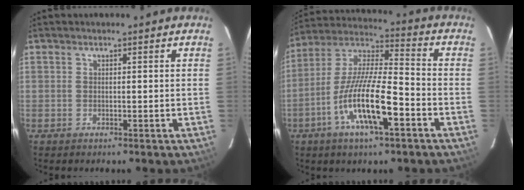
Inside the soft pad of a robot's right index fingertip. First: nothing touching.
{"total": 15.7, "force": [-6.5, 3.7, 13.8], "torque": [-0.273, -0.012, -0.125]}